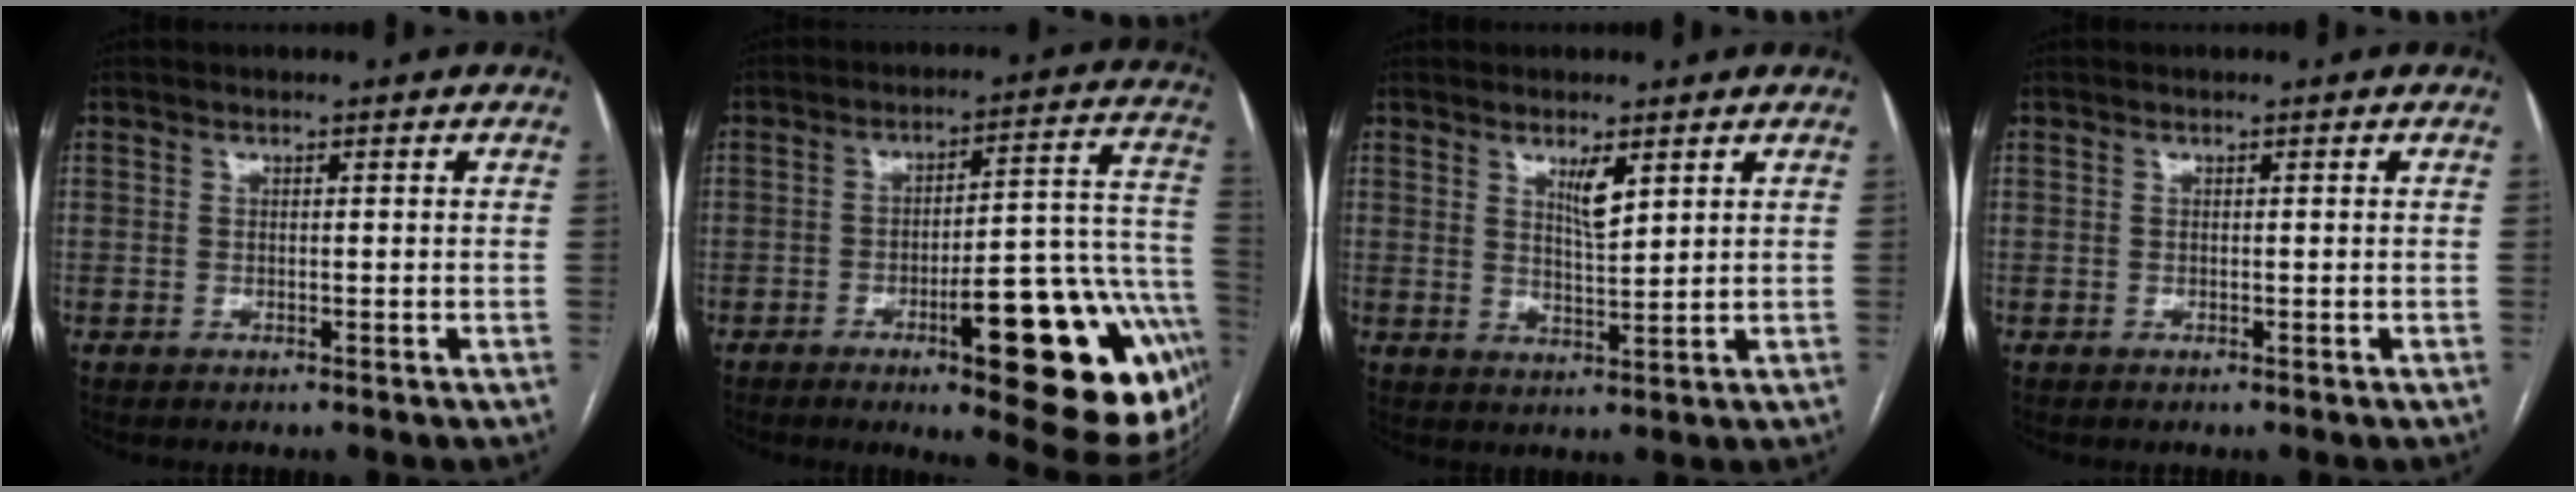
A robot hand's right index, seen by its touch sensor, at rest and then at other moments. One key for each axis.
{"total": 23.8, "fx": -9.3, "fy": 5.0, "fz": 21.3, "tx": -0.169, "ty": 0.023, "tz": -0.113}
{"total": 3.7, "fx": 2.1, "fy": 0.6, "fz": 3.0, "tx": -0.056, "ty": -0.007, "tz": 0.040}
{"total": 0.0}